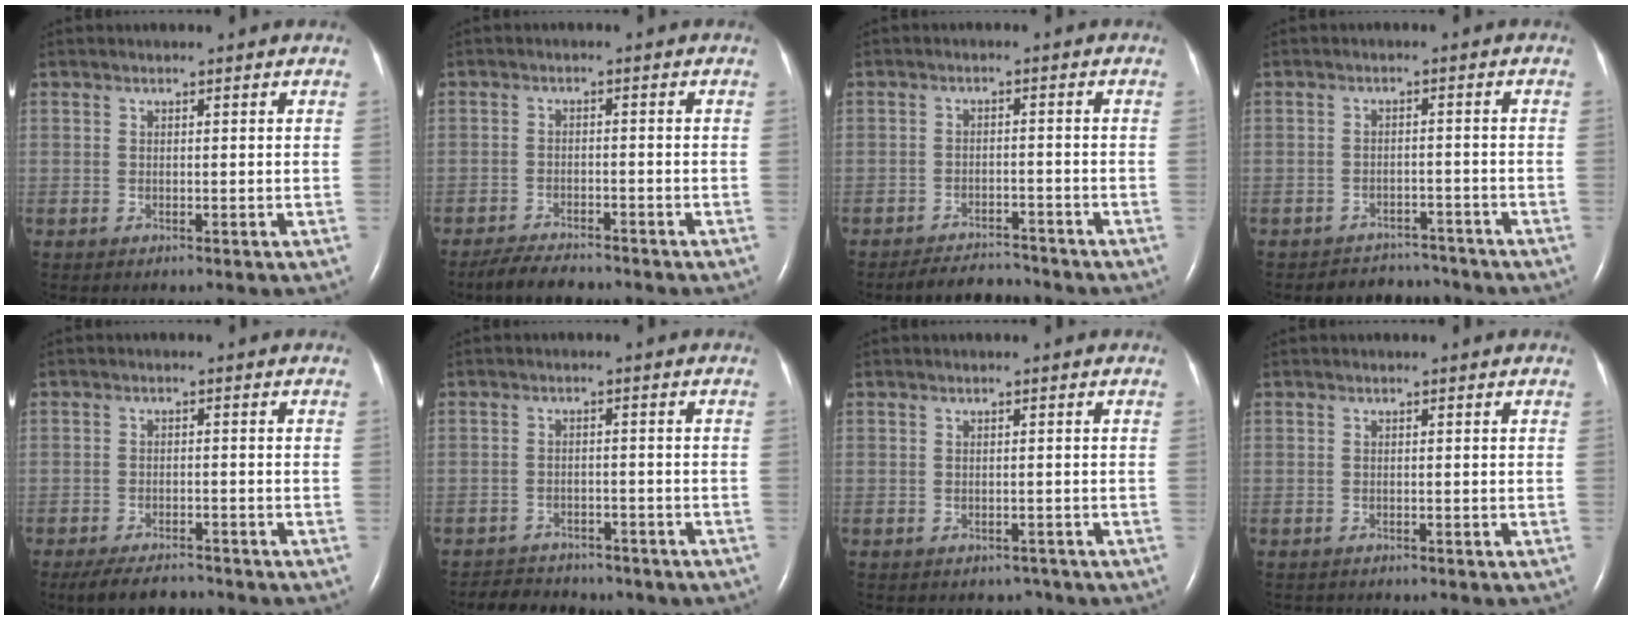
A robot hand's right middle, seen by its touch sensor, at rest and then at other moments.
{"total": 5.3, "force": [-4.8, 1.1, 2.0], "torque": [-0.042, -0.015, -0.081]}
{"total": 4.6, "force": [-4.5, 0.8, 0.2], "torque": [-0.007, -0.009, -0.074]}
{"total": 5.4, "force": [-5.0, 1.9, -0.8], "torque": [0.012, 0.013, -0.069]}
{"total": 5.8, "force": [-5.0, 1.5, 2.3], "torque": [-0.043, -0.014, -0.084]}
{"total": 9.5, "force": [-7.8, 4.6, 2.9], "torque": [-0.058, 0.010, -0.093]}
{"total": 1.6, "force": [-1.3, 1.0, -0.1], "torque": [0.001, 0.003, -0.019]}
{"total": 0.9, "force": [-0.8, 0.3, 0.1], "torque": [-0.011, -0.001, -0.010]}